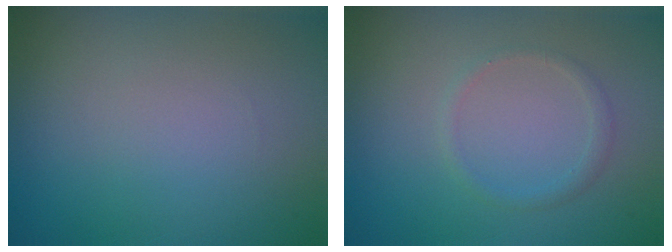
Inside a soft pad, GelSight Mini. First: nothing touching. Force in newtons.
{"total": 1.1, "press": 1.1, "slide": 0.0}